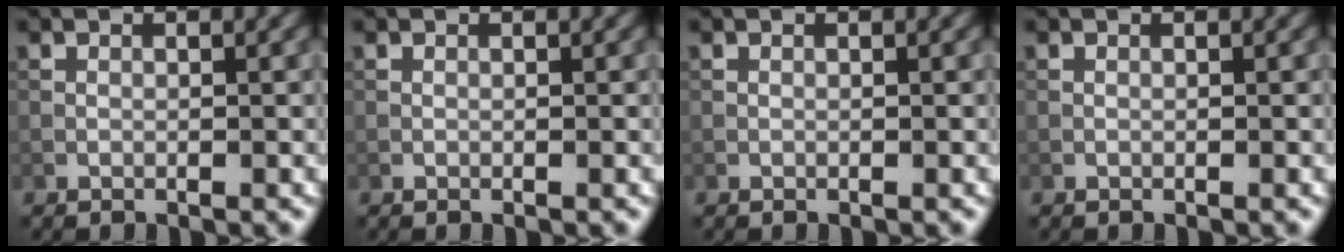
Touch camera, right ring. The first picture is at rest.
{"total": 0.0}
{"total": 0.0}
{"total": 0.0}